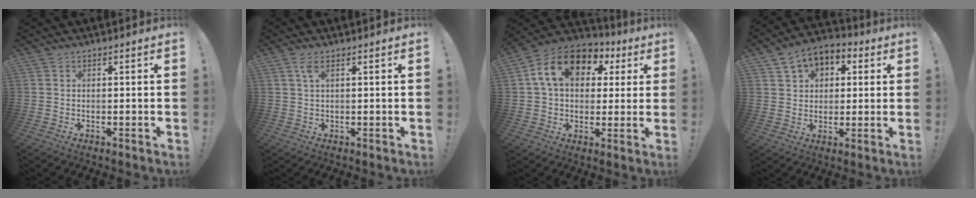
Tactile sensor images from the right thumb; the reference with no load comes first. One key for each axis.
{"total": 2.8, "fx": 1.2, "fy": 0.6, "fz": 2.4, "tx": -0.043, "ty": -0.001, "tz": 0.019}
{"total": 16.7, "fx": 6.0, "fy": 11.5, "fz": 10.5, "tx": -0.167, "ty": -0.002, "tz": 0.110}
{"total": 7.9, "fx": 4.1, "fy": 6.0, "fz": 3.1, "tx": -0.050, "ty": -0.021, "tz": 0.079}